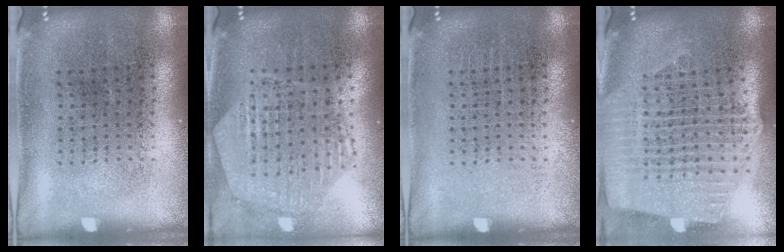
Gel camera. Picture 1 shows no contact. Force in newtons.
{"total": 1.2, "press": 1.2, "slide": 0.2}
{"total": 0.0}
{"total": 2.7, "press": 2.3, "slide": 1.4}